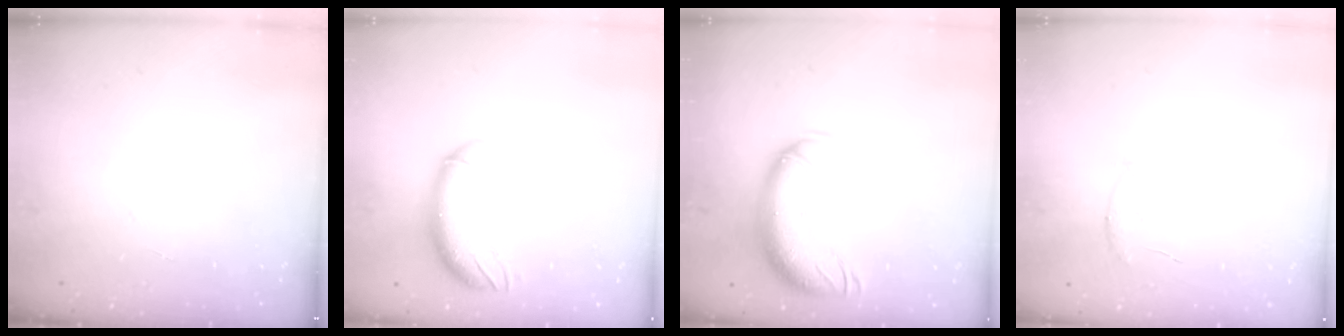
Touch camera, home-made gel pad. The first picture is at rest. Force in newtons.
{"total": 10.6, "press": 10.4, "slide": 2.0}
{"total": 14.3, "press": 13.9, "slide": 3.2}
{"total": 6.1, "press": 5.9, "slide": 1.3}